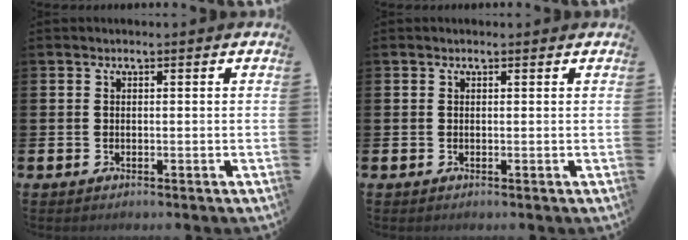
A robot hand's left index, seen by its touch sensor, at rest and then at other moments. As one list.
[{"total": 0.0}]